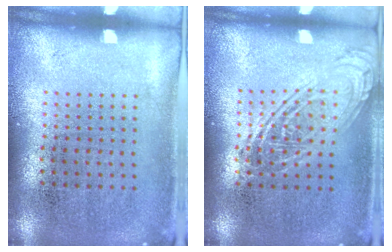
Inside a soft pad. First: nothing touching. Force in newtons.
{"total": 2.6, "press": 2.6, "slide": 0.4}